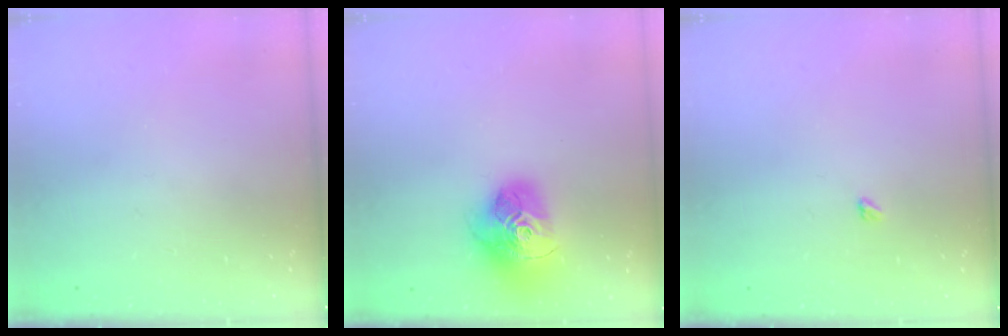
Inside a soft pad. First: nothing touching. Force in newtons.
{"total": 18.4, "press": 18.3, "slide": 2.0}
{"total": 2.4, "press": 2.4, "slide": 0.4}